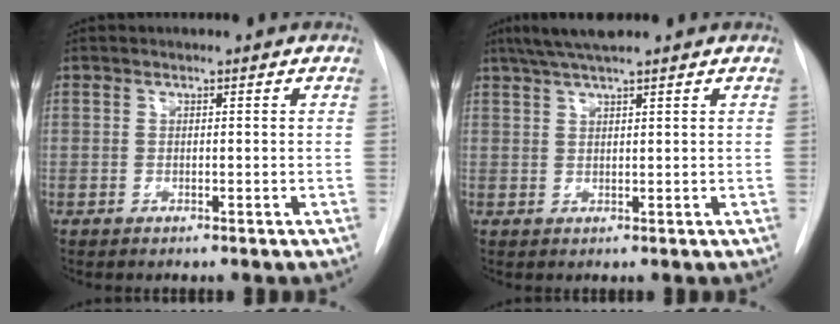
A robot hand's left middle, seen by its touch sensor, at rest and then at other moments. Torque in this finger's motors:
{"motor_torque": [0.16, -0.15, 0.02, 0.02]}